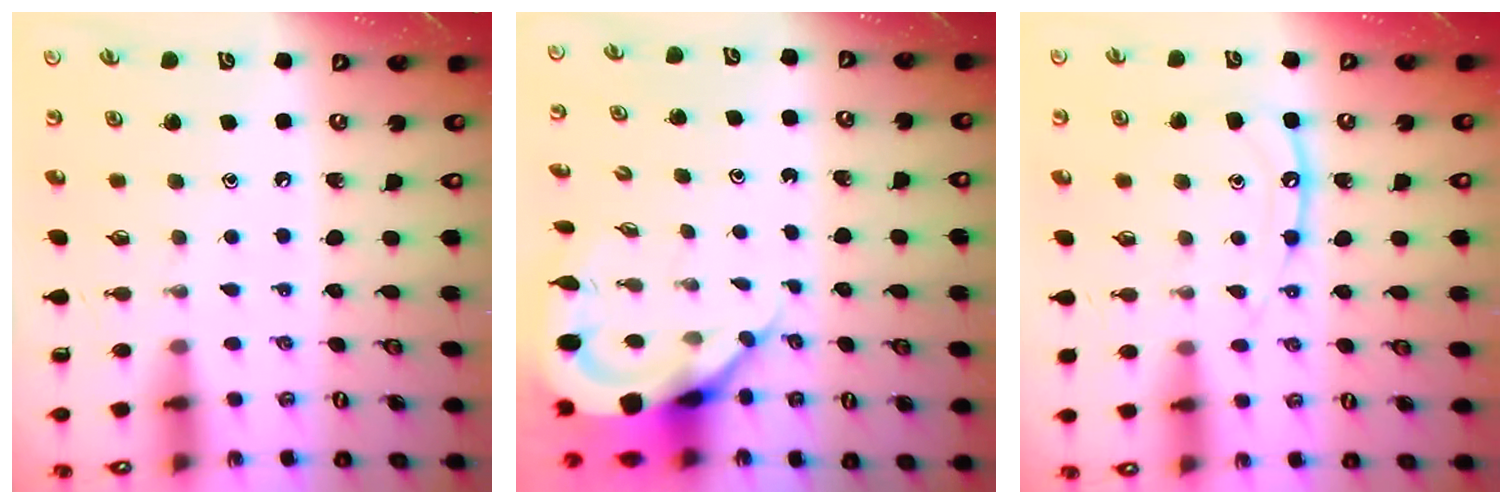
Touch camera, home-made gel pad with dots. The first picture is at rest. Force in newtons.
{"total": 7.7, "press": 7.7, "slide": 0.9}
{"total": 11.0, "press": 11.0, "slide": 0.9}